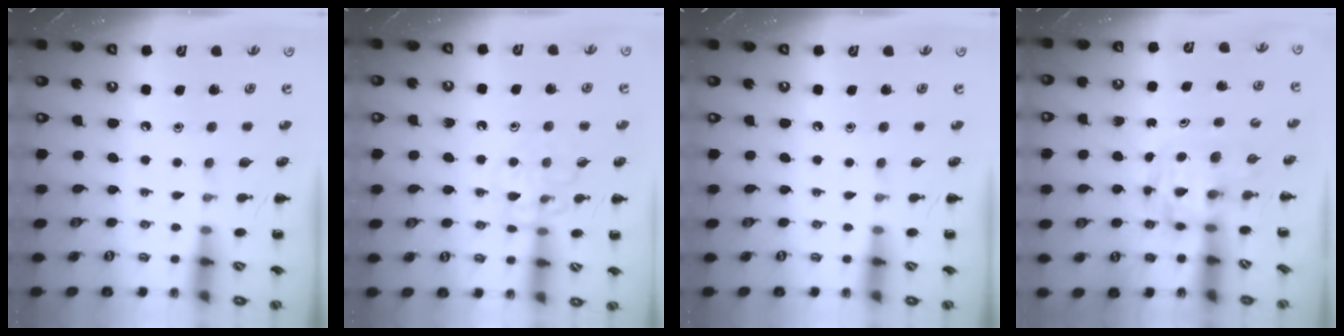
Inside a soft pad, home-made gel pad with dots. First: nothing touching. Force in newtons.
{"total": 9.6, "press": 9.6, "slide": 0.6}
{"total": 0.0}
{"total": 3.7, "press": 3.6, "slide": 0.6}